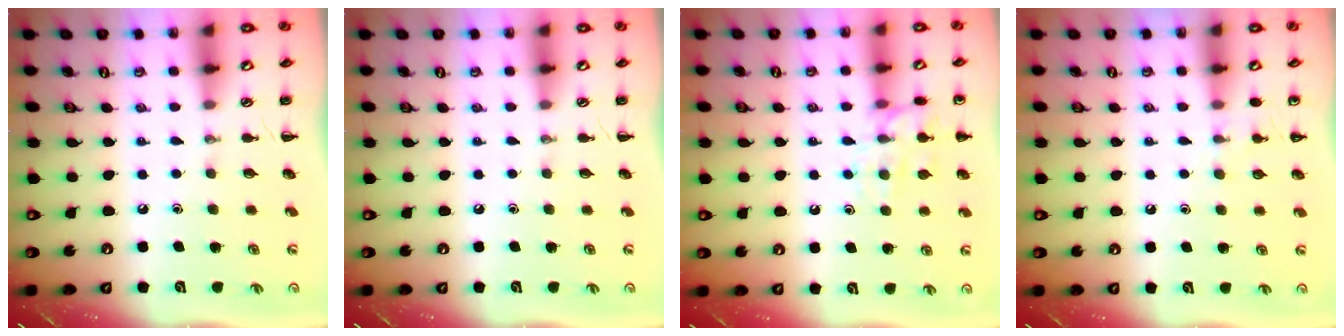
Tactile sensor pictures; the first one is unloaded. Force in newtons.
{"total": 0.0}
{"total": 12.4, "press": 12.4, "slide": 0.8}
{"total": 6.0, "press": 5.8, "slide": 1.7}